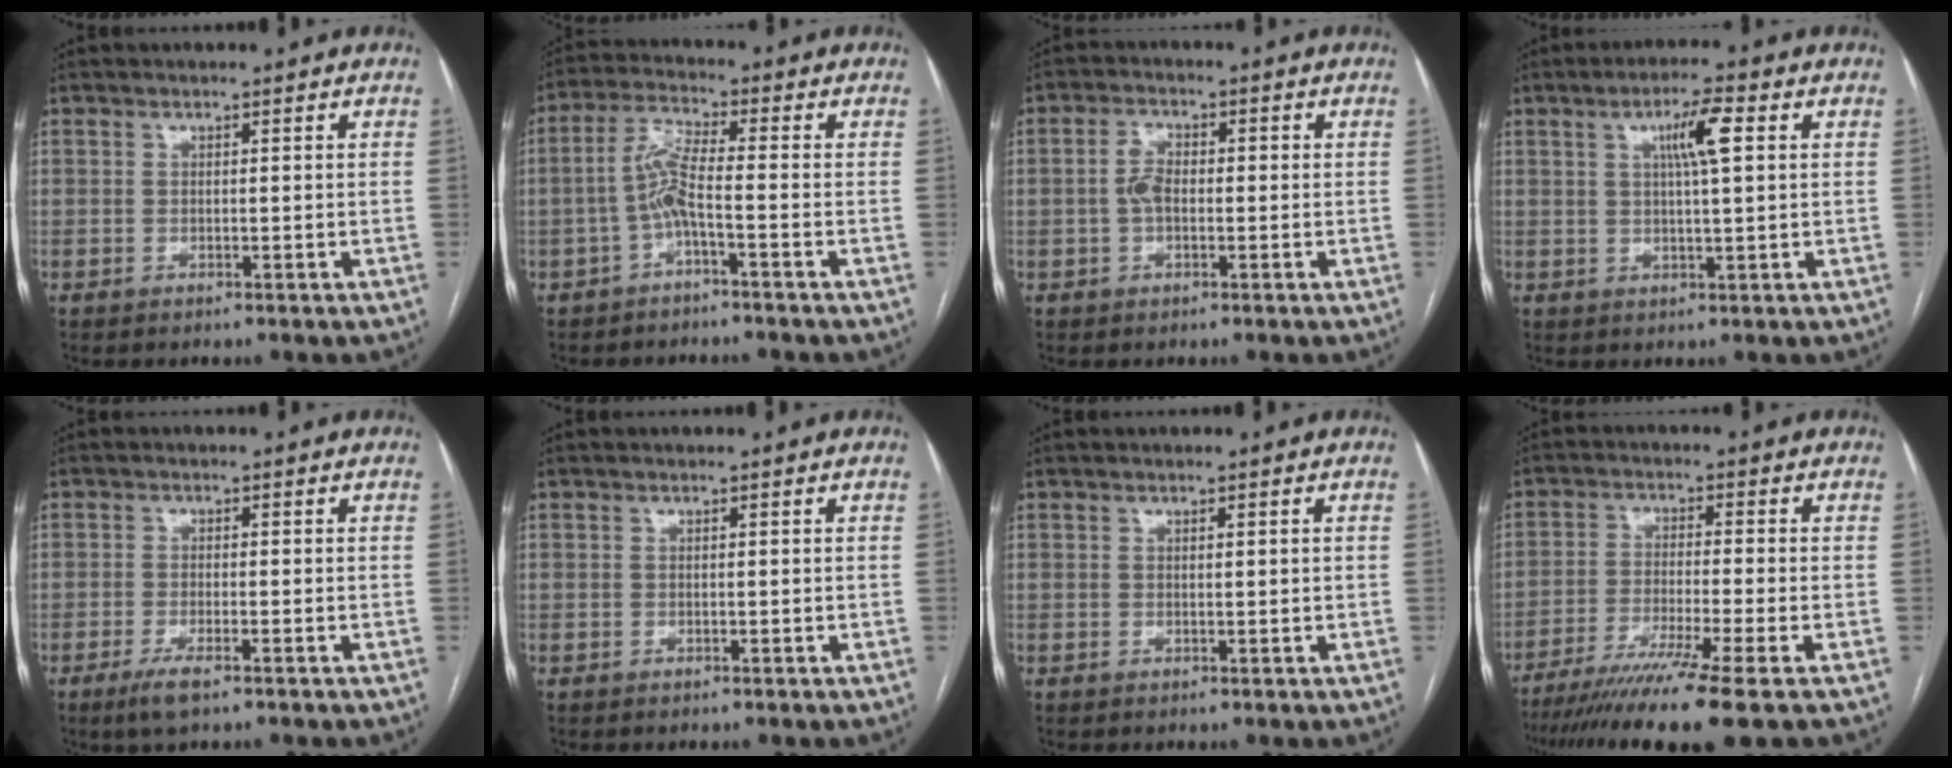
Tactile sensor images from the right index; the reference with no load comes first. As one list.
[{"total": 5.2, "force": [-1.7, 0.3, 4.9], "torque": [-0.105, 0.013, -0.035]}, {"total": 3.6, "force": [-0.3, 2.0, 3.0], "torque": [-0.065, 0.013, -0.008]}, {"total": 5.8, "force": [1.8, 0.4, 5.5], "torque": [-0.096, 0.006, 0.030]}, {"total": 3.4, "force": [-2.2, 0.5, 2.6], "torque": [-0.055, -0.007, -0.040]}, {"total": 0.0}, {"total": 0.7, "force": [0.2, 0.1, 0.7], "torque": [-0.012, 0.001, 0.003]}, {"total": 13.1, "force": [-9.8, -2.3, 8.4], "torque": [-0.135, -0.044, -0.155]}]